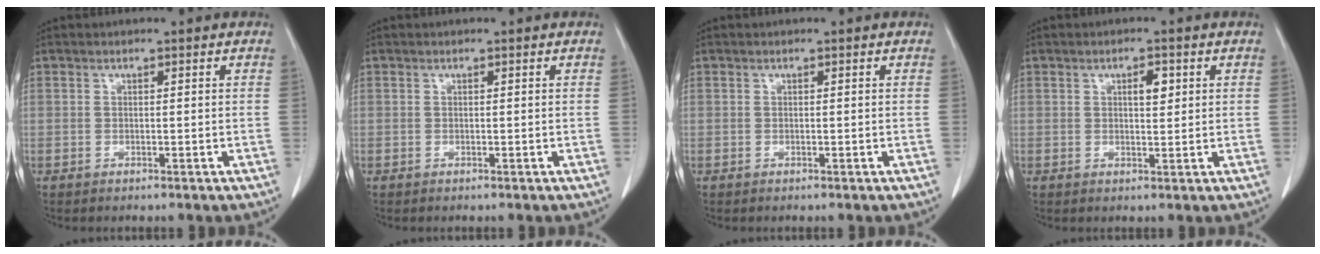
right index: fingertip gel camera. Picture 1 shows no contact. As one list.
[{"total": 0.0}, {"total": 0.0}, {"total": 2.5, "force": [0.9, 0.9, 2.2], "torque": [-0.036, -0.001, 0.015]}]